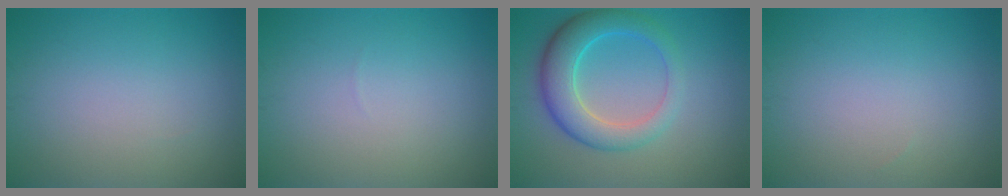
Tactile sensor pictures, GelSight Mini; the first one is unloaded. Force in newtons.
{"total": 0.0}
{"total": 5.8, "press": 5.8, "slide": 0.5}
{"total": 0.0}